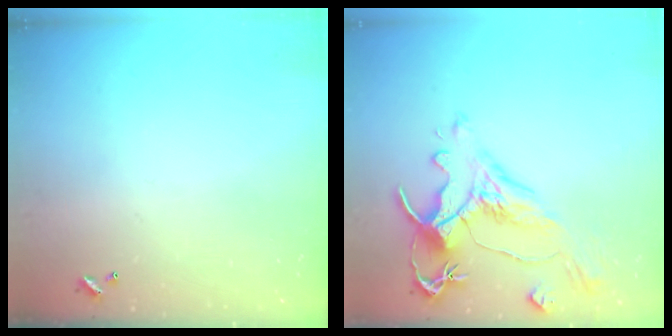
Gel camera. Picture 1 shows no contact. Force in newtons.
{"total": 1.6, "press": 0.8, "slide": 1.4}